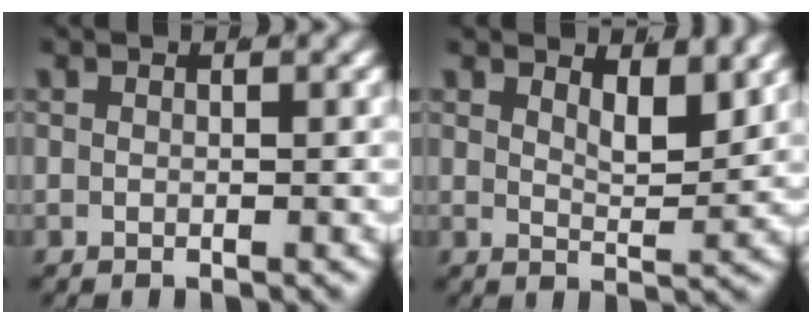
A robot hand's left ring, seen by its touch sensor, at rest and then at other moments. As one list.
[{"total": 3.0, "force": [2.4, 0.3, 1.9], "torque": [-0.023, -0.022, 0.049]}]